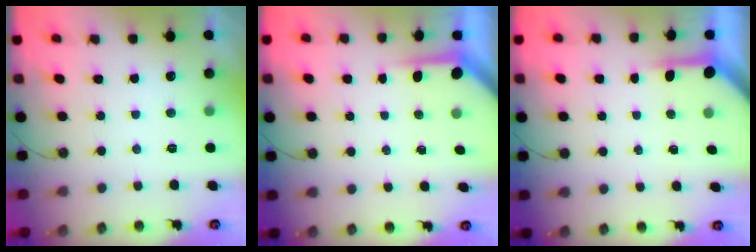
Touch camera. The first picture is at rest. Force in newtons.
{"total": 3.9, "press": 3.9, "slide": 0.3}
{"total": 3.9, "press": 3.9, "slide": 0.3}